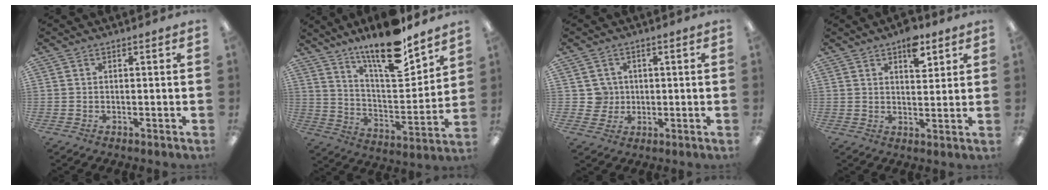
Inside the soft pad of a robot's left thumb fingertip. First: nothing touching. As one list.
[{"total": 17.4, "force": [13.9, 4.2, 9.7], "torque": [-0.163, -0.095, 0.231]}, {"total": 4.4, "force": [0.8, 4.4, 0.2], "torque": [-0.002, 0.004, 0.012]}, {"total": 7.7, "force": [4.7, 3.8, 4.7], "torque": [-0.047, -0.025, 0.074]}]